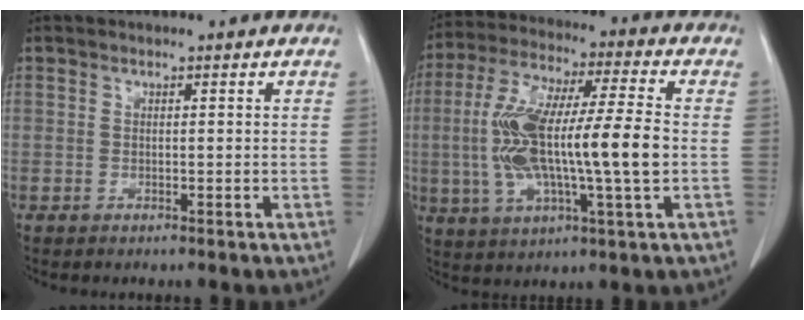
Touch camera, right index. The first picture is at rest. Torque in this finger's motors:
{"motor_torque": [2.14, 0.00, 1.05, 0.21]}